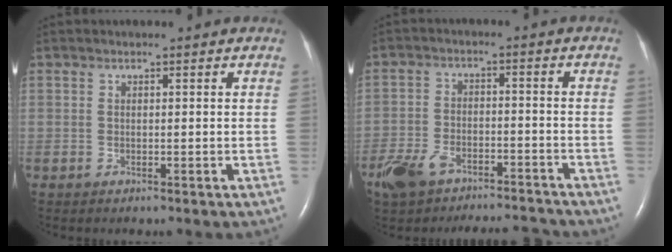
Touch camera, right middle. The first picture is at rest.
{"total": 10.7, "force": [-8.9, 4.2, 4.2], "torque": [-0.086, 0.011, -0.144]}